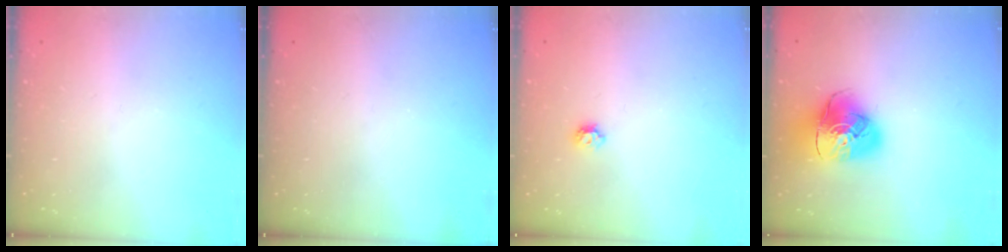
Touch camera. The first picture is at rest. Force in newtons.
{"total": 0.0}
{"total": 4.9, "press": 4.9, "slide": 0.8}
{"total": 14.9, "press": 14.7, "slide": 2.0}